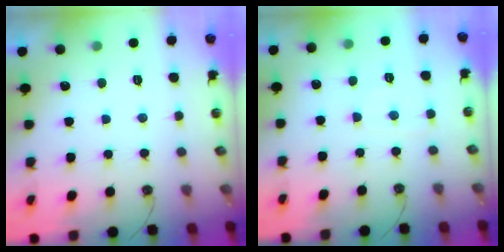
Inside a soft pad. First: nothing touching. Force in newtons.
{"total": 4.1, "press": 4.1, "slide": 0.4}